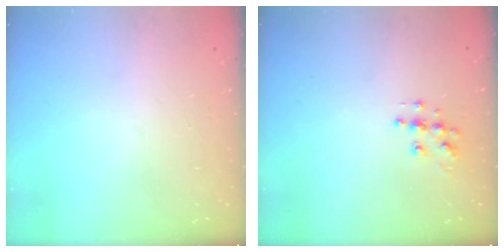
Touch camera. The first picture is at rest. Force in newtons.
{"total": 7.3, "press": 7.3, "slide": 0.2}